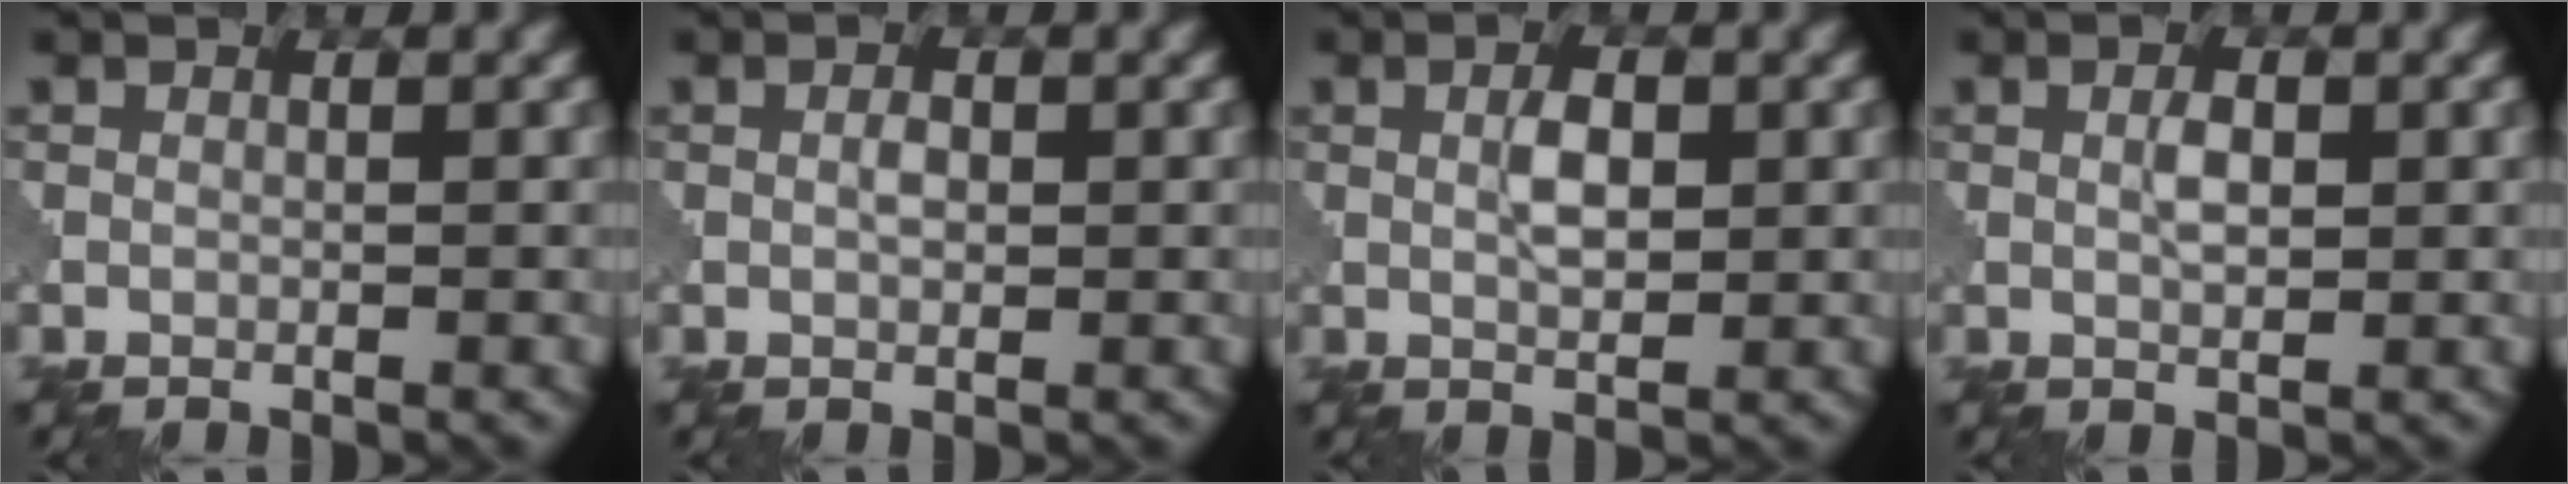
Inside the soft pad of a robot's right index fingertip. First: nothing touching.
{"total": 1.2, "force": [0.2, 0.6, 1.0], "torque": [-0.016, 0.001, 0.005]}
{"total": 2.4, "force": [0.7, 1.0, 2.1], "torque": [-0.042, 0.002, 0.013]}
{"total": 1.7, "force": [0.6, 0.6, 1.5], "torque": [-0.028, 0.002, 0.012]}